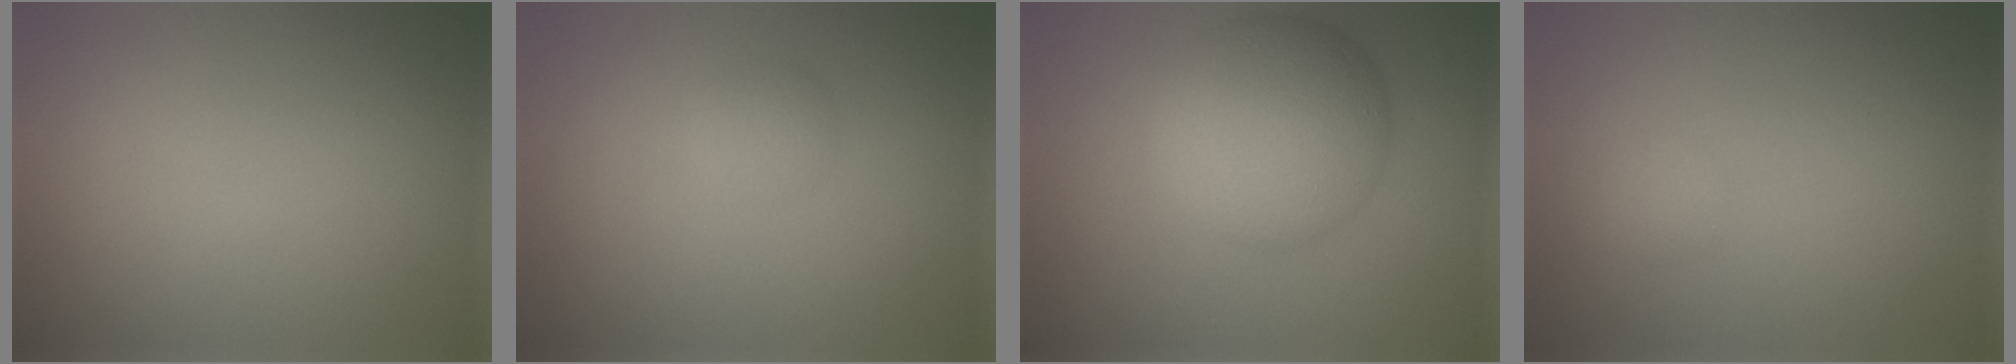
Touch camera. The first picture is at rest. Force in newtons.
{"total": 1.3, "press": 1.3, "slide": 0.0}
{"total": 7.9, "press": 7.9, "slide": 0.1}
{"total": 1.0, "press": 1.0, "slide": 0.0}